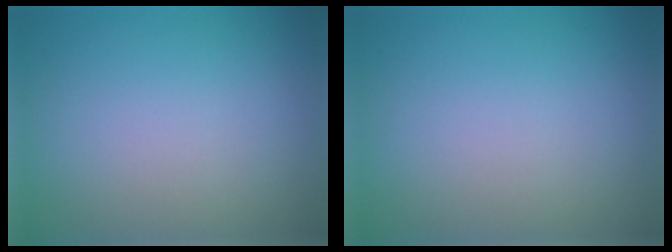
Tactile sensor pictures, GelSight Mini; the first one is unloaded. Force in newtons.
{"total": 0.0}